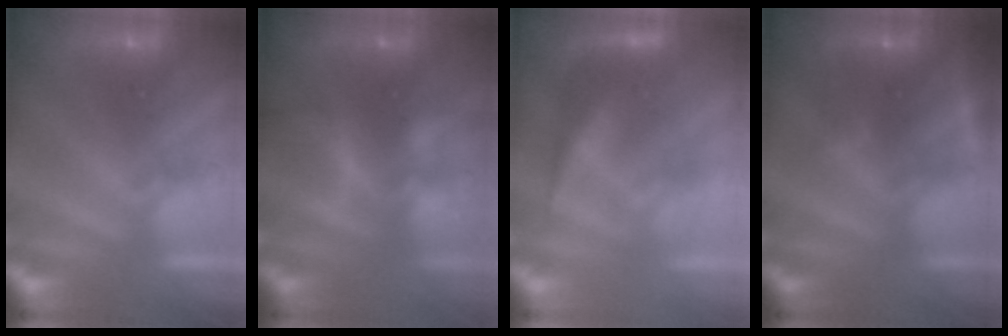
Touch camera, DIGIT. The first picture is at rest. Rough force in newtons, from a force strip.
{"total": 9.3}
{"total": 2.9}
{"total": 2.6}